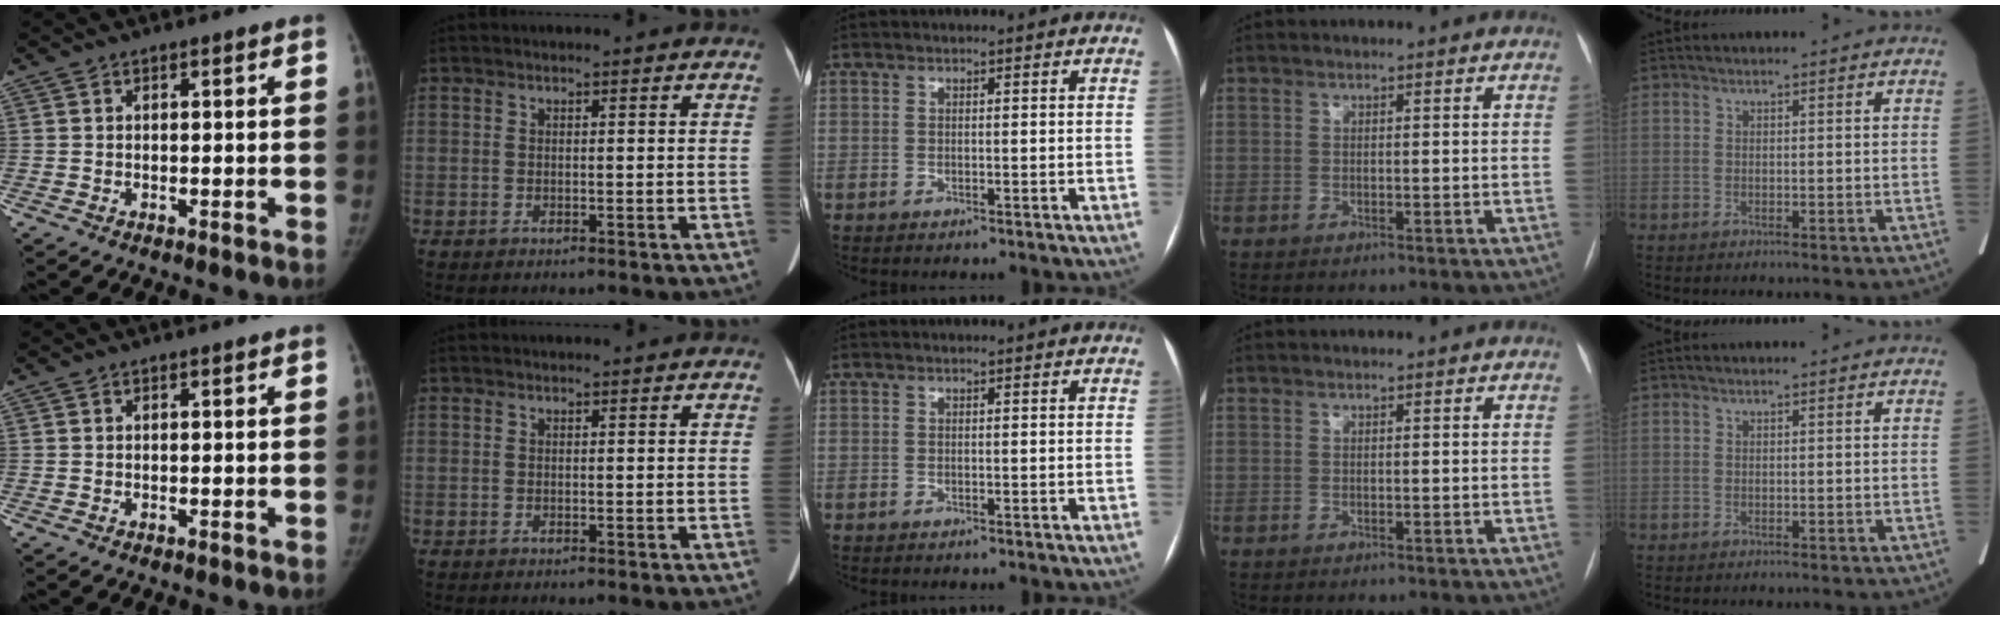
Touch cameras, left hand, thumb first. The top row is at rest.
{}